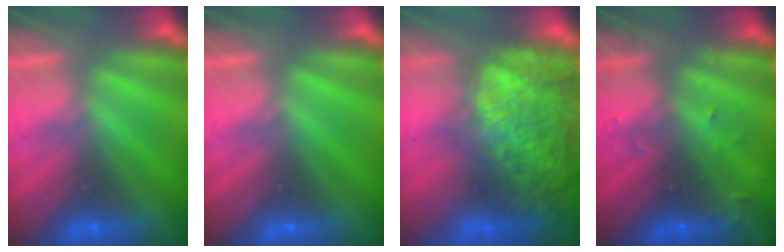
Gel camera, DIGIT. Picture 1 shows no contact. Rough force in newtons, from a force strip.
{"total": 0.0}
{"total": 7.8}
{"total": 3.0}